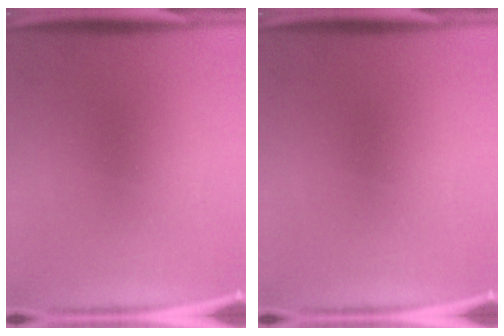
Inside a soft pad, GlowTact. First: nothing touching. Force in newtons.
{"total": 0.0}